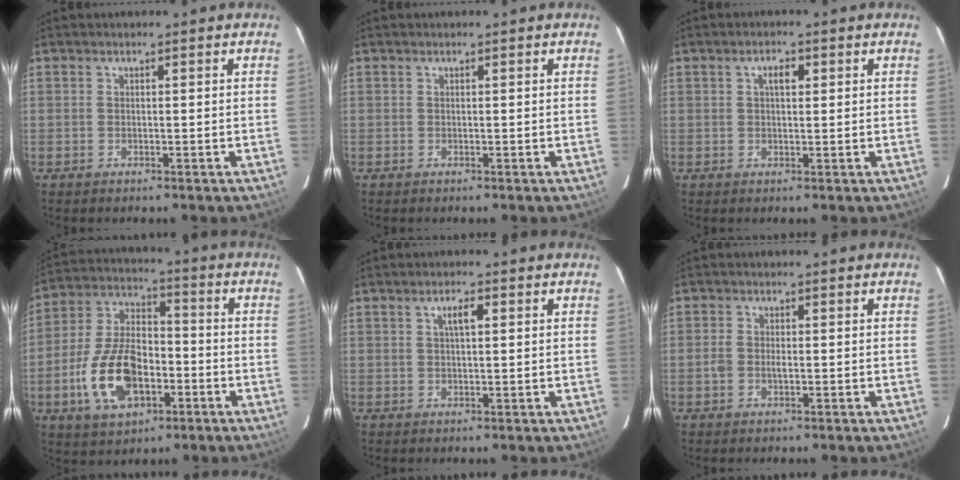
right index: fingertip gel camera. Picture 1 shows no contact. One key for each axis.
{"total": 0.0}
{"total": 2.5, "fx": 0.8, "fy": 1.2, "fz": 2.0, "tx": -0.034, "ty": 0.010, "tz": 0.013}
{"total": 16.1, "fx": -5.4, "fy": 9.0, "fz": 12.1, "tx": -0.255, "ty": 0.010, "tz": -0.089}
{"total": 2.5, "fx": 0.8, "fy": 0.8, "fz": 2.3, "tx": -0.043, "ty": 0.007, "tz": 0.015}
{"total": 2.2, "fx": -0.6, "fy": 1.3, "fz": 1.7, "tx": -0.037, "ty": 0.001, "tz": -0.012}